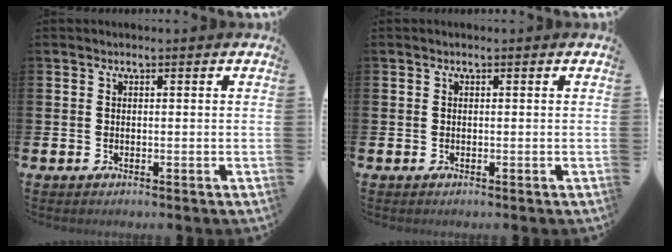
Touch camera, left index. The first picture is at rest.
{"total": 0.0}